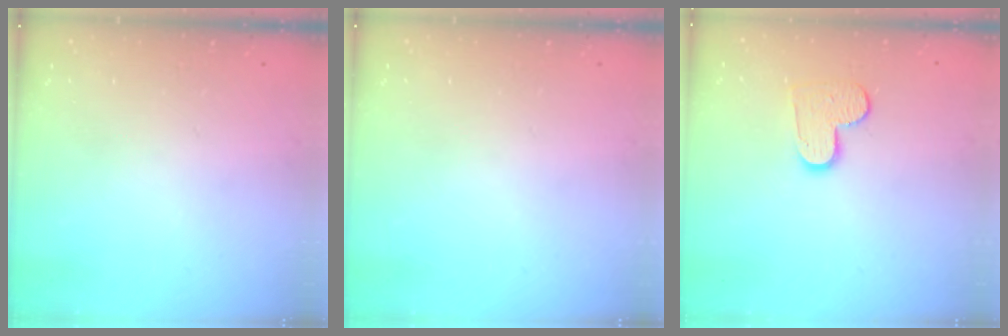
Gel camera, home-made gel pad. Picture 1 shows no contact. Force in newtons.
{"total": 0.0}
{"total": 9.2, "press": 9.2, "slide": 0.6}